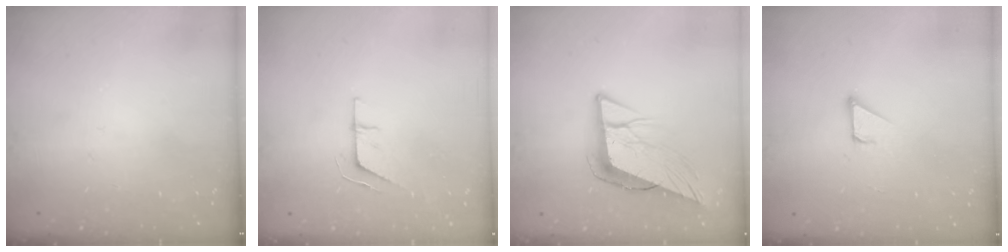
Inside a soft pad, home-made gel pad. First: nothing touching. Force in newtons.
{"total": 4.5, "press": 4.5, "slide": 0.3}
{"total": 11.1, "press": 10.3, "slide": 4.0}
{"total": 2.1, "press": 2.1, "slide": 0.0}